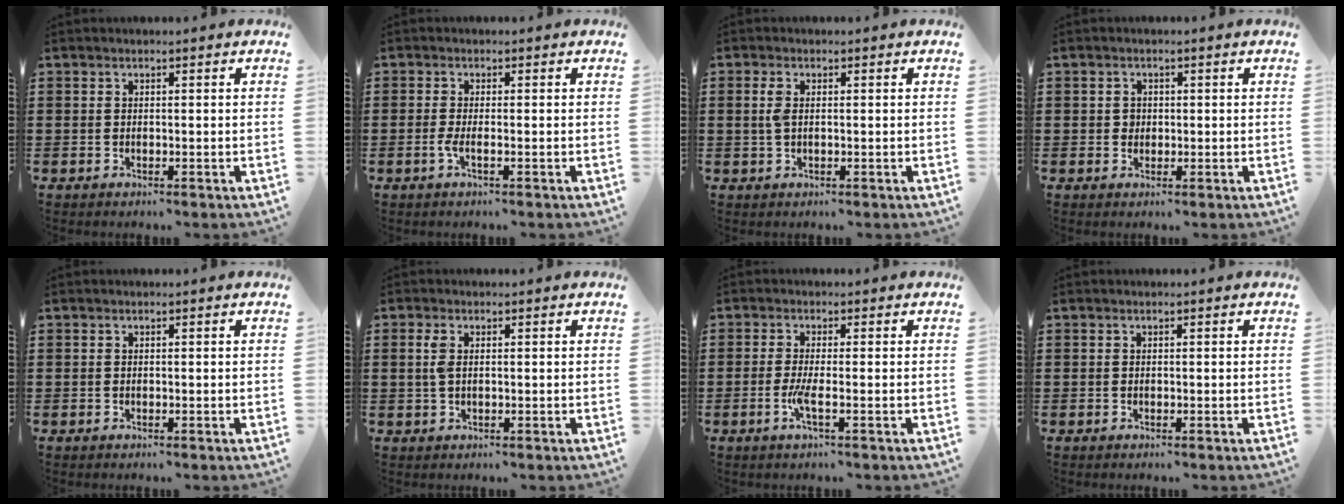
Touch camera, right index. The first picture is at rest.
{"total": 1.8, "force": [-0.7, 0.1, 1.7], "torque": [-0.045, -0.007, -0.018]}
{"total": 2.1, "force": [0.3, 0.8, 1.9], "torque": [-0.048, 0.001, 0.002]}
{"total": 1.3, "force": [0.2, 1.2, 0.4], "torque": [-0.013, 0.007, 0.004]}
{"total": 0.0}
{"total": 2.0, "force": [0.4, 0.8, 1.8], "torque": [-0.040, 0.005, 0.006]}
{"total": 3.0, "force": [-1.0, 0.2, 2.9], "torque": [-0.066, -0.011, -0.024]}
{"total": 0.0}